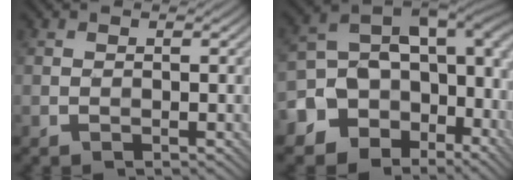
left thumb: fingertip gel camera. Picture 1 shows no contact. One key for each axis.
{"total": 13.9, "fx": -5.3, "fy": 10.5, "fz": 7.5, "tx": -0.163, "ty": -0.024, "tz": -0.081}